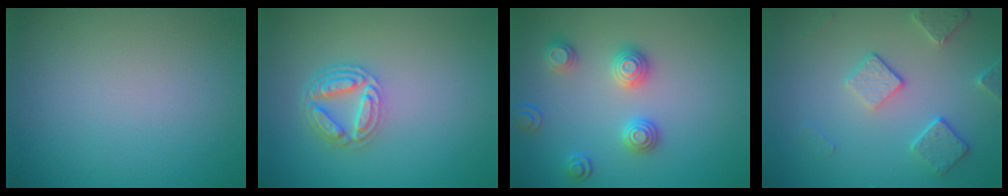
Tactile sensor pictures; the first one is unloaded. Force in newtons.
{"total": 4.1, "press": 3.2, "slide": 2.6}
{"total": 3.0, "press": 2.9, "slide": 0.6}
{"total": 3.9, "press": 3.1, "slide": 2.3}